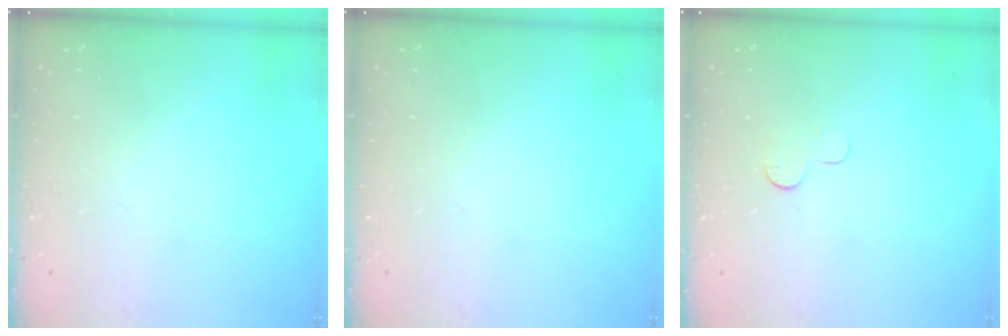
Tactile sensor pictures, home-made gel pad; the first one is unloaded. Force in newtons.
{"total": 0.0}
{"total": 3.6, "press": 3.6, "slide": 0.3}